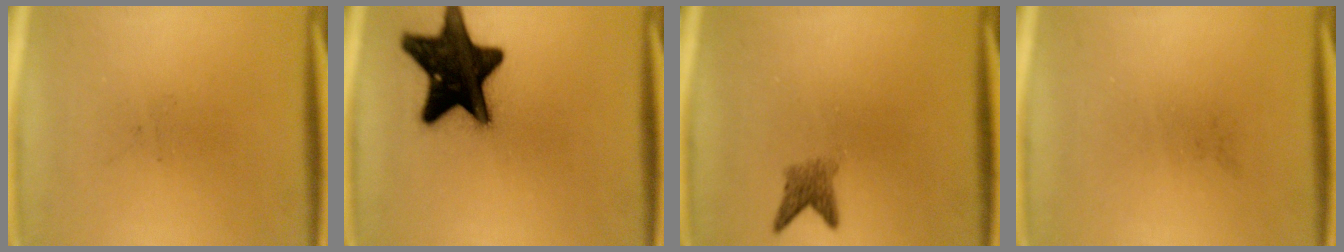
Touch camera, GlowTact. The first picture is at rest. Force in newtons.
{"total": 19.3}
{"total": 2.4}
{"total": 0.0}